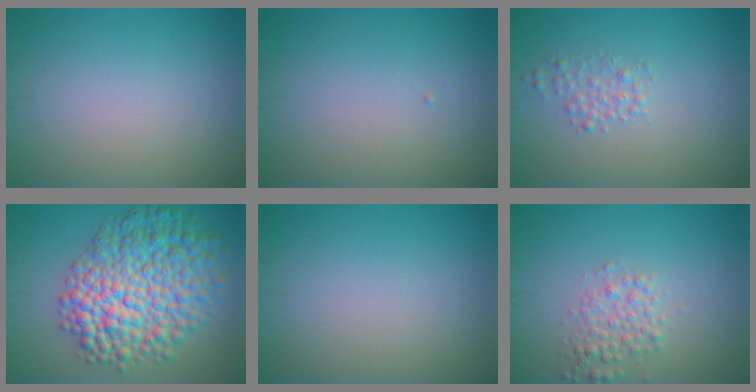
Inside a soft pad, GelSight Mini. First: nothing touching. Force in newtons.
{"total": 0.0}
{"total": 1.6, "press": 1.6, "slide": 0.0}
{"total": 10.9, "press": 10.9, "slide": 0.2}
{"total": 0.0}
{"total": 2.4, "press": 2.4, "slide": 0.1}